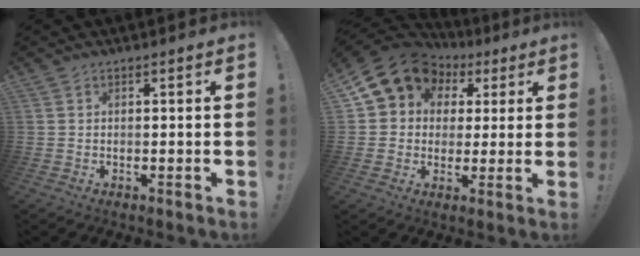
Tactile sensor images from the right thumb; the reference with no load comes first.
{"total": 11.7, "force": [5.2, 9.5, 4.5], "torque": [-0.066, -0.030, 0.103]}